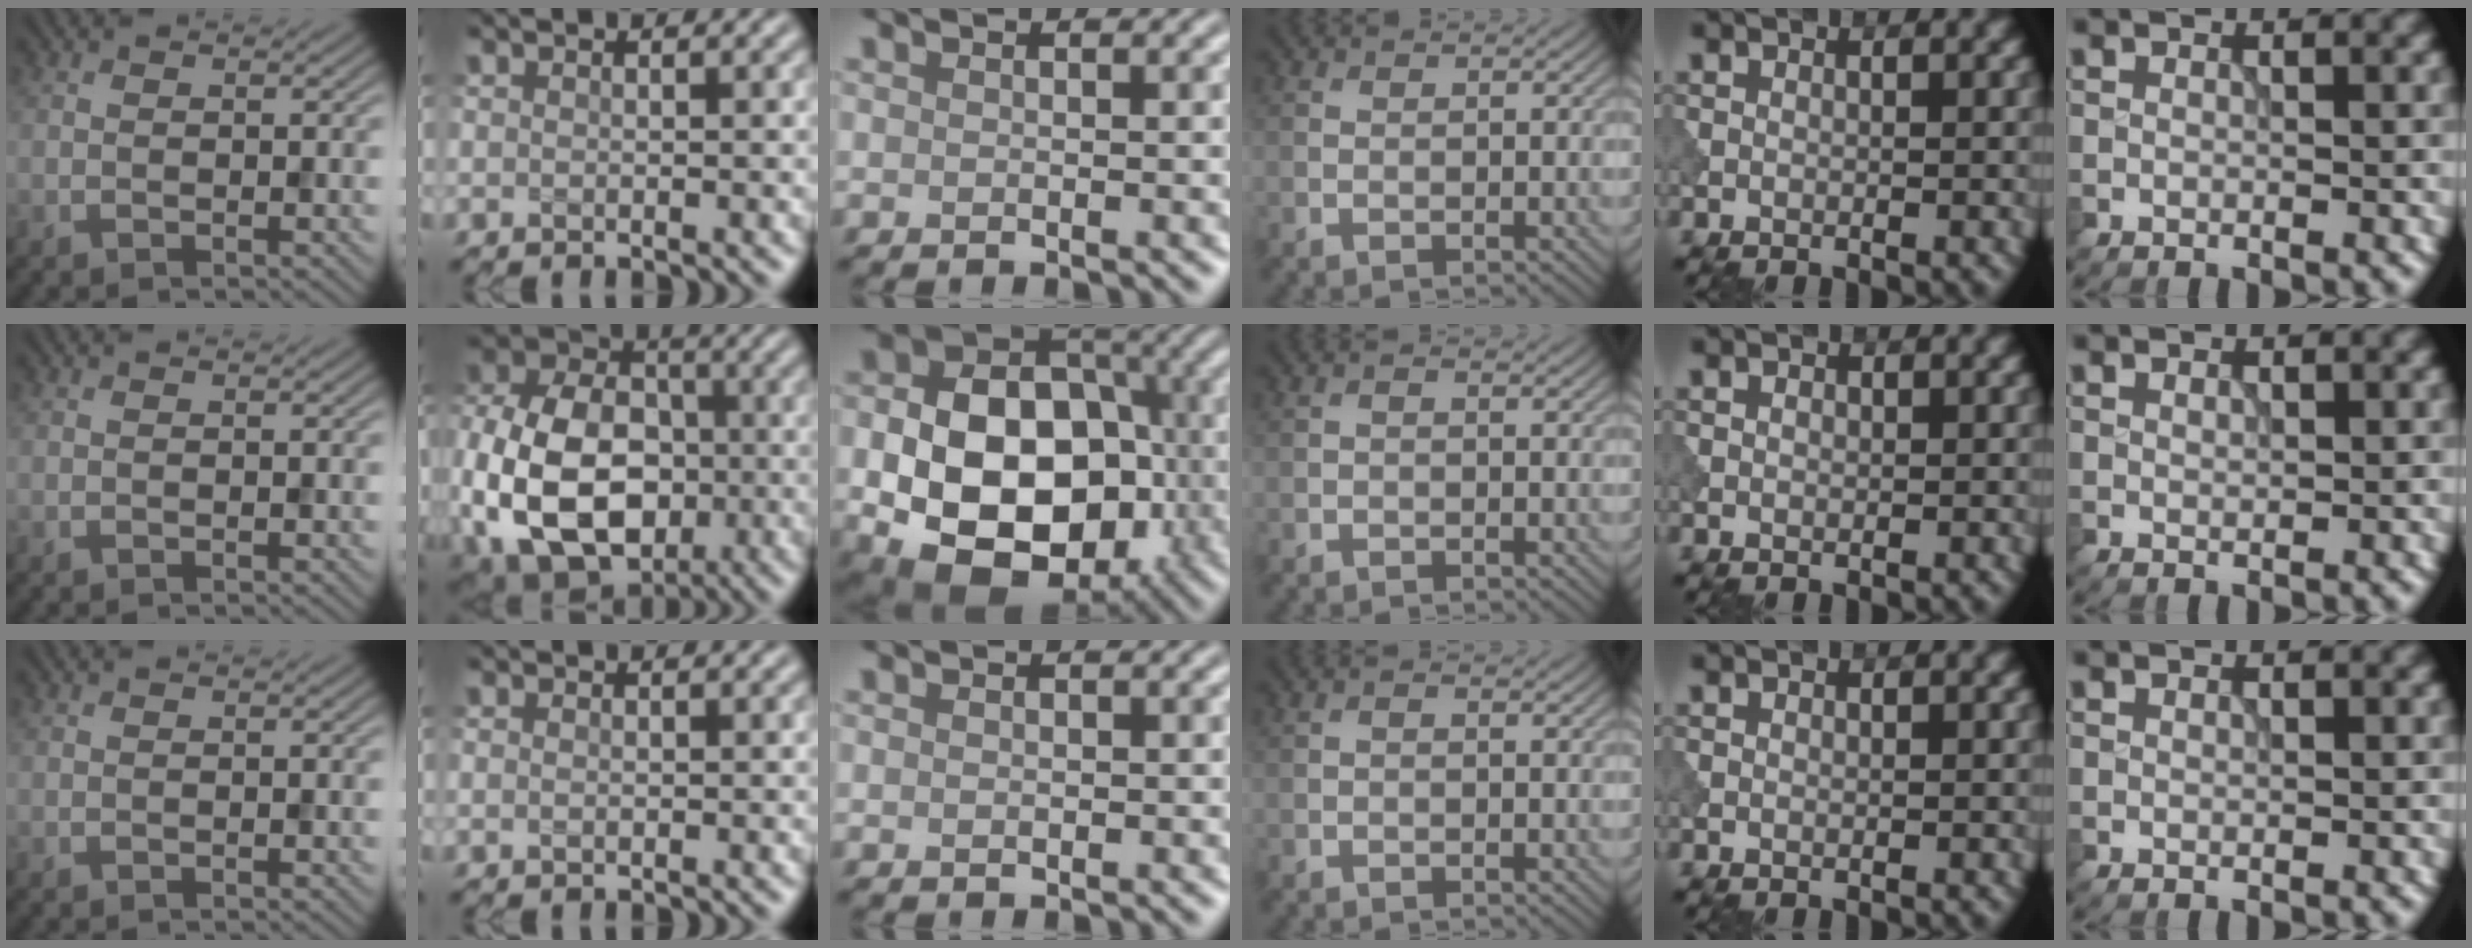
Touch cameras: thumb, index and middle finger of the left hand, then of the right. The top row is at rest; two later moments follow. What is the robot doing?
{"motion": "insert", "object": "peg toy"}